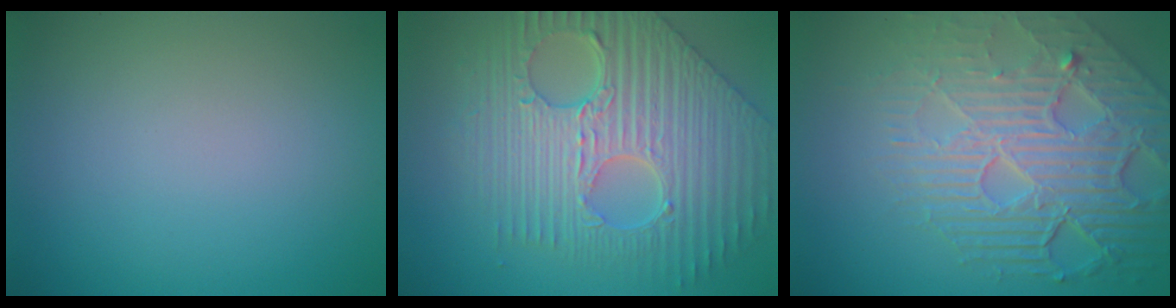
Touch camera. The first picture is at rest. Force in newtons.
{"total": 9.6, "press": 6.9, "slide": 6.7}
{"total": 8.6, "press": 5.8, "slide": 6.4}